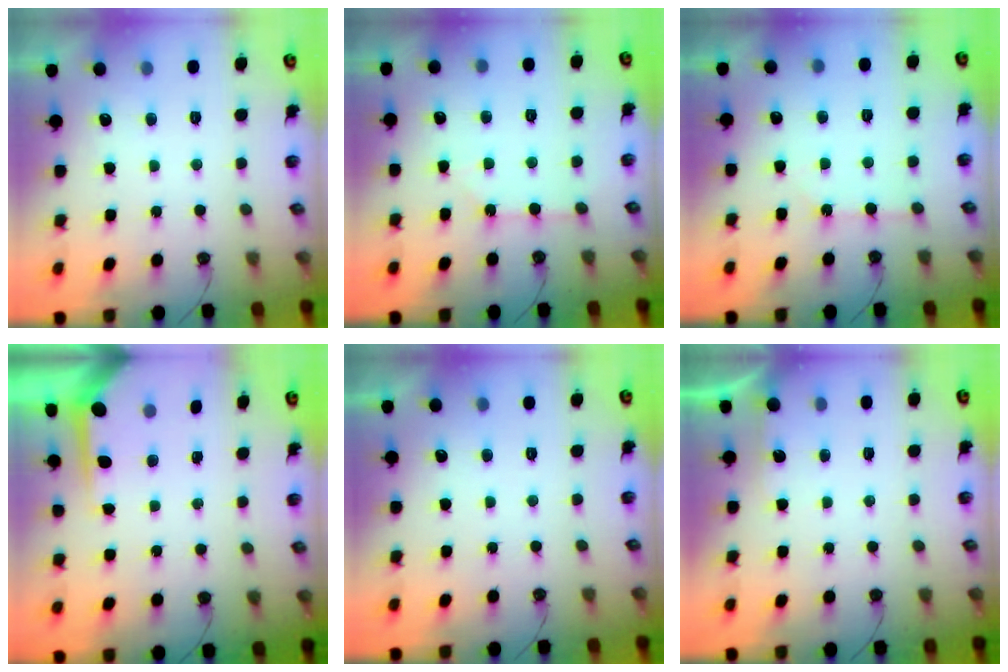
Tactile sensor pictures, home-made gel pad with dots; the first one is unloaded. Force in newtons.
{"total": 2.9, "press": 2.9, "slide": 0.5}
{"total": 3.9, "press": 3.9, "slide": 0.5}
{"total": 4.8, "press": 4.8, "slide": 0.3}
{"total": 0.0}
{"total": 2.1, "press": 2.1, "slide": 0.2}